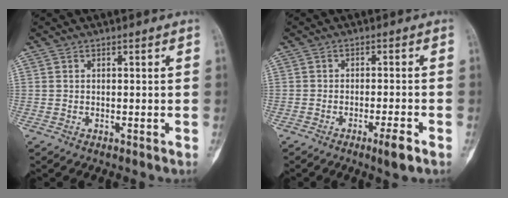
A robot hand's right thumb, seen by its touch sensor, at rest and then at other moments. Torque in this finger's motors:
{"motor_torque": [1.09, 0.82, 0.78, -1.07, 0.33]}